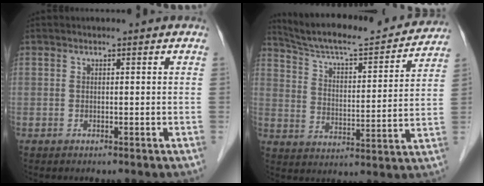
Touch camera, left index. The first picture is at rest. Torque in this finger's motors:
{"motor_torque": [0.60, -0.92, 0.01, 0.00]}